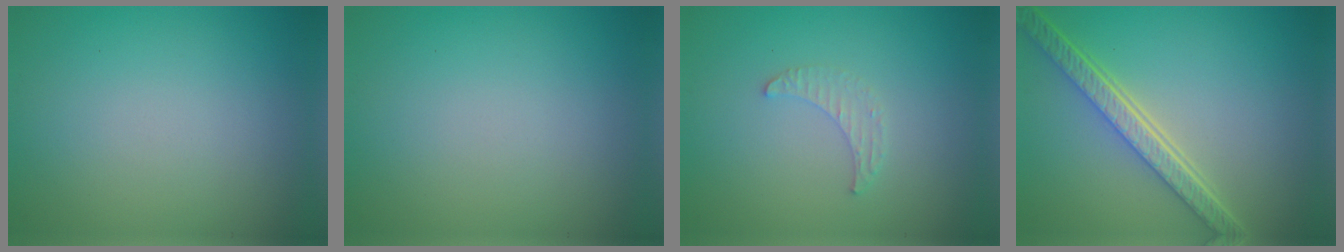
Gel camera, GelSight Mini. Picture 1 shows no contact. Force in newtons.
{"total": 0.0}
{"total": 1.3, "press": 1.3, "slide": 0.4}
{"total": 5.4, "press": 4.1, "slide": 3.5}